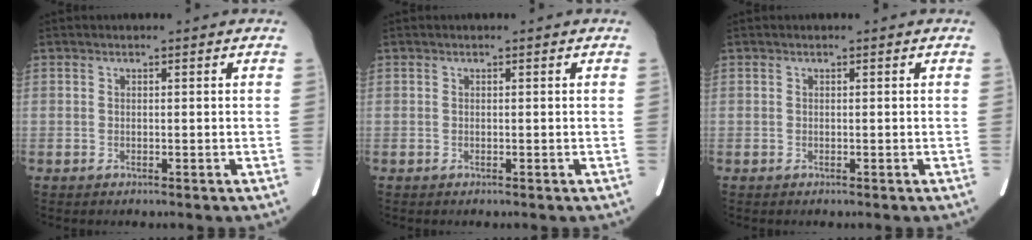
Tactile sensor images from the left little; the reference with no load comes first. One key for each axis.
{"total": 0.0}
{"total": 0.0}